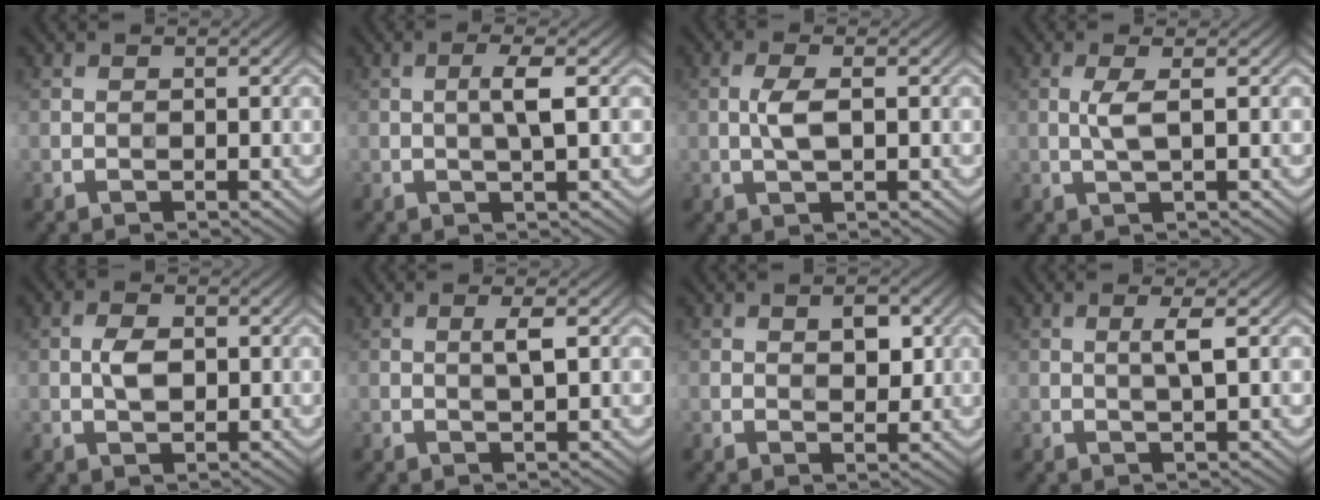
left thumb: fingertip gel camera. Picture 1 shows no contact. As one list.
[{"total": 2.9, "force": [0.3, 0.2, 2.9], "torque": [-0.053, 0.006, 0.002]}, {"total": 3.1, "force": [0.0, 0.9, 3.0], "torque": [-0.071, 0.005, 0.000]}, {"total": 2.7, "force": [0.3, 0.4, 2.6], "torque": [-0.058, 0.005, 0.004]}, {"total": 3.1, "force": [0.1, 1.7, 2.6], "torque": [-0.055, 0.001, 0.000]}, {"total": 1.9, "force": [0.5, 0.1, 1.9], "torque": [-0.036, 0.004, 0.008]}, {"total": 3.4, "force": [1.1, 1.7, 2.7], "torque": [-0.043, 0.000, 0.019]}, {"total": 2.2, "force": [0.5, 0.0, 2.1], "torque": [-0.042, 0.005, 0.008]}]